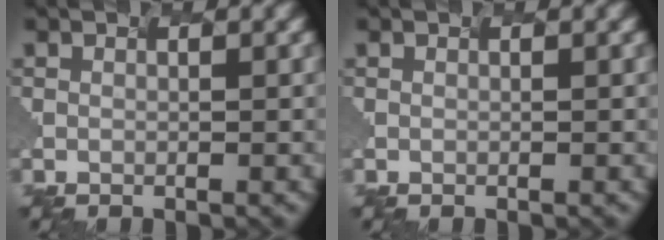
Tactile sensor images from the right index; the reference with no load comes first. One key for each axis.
{"total": 0.0}